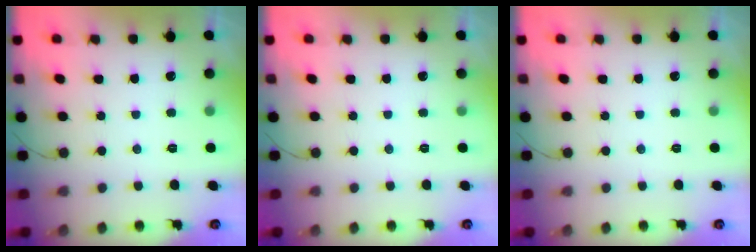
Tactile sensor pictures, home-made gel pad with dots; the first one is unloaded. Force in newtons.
{"total": 0.0}
{"total": 0.0}